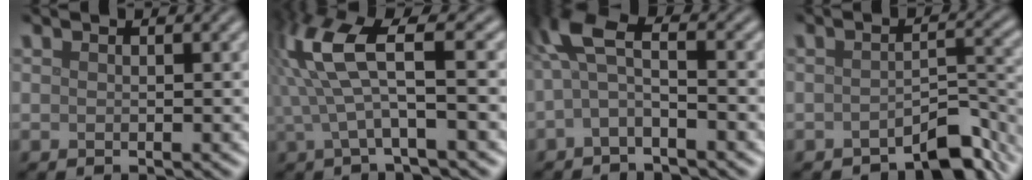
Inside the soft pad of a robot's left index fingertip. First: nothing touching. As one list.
[{"total": 6.6, "force": [1.5, 1.4, 6.3], "torque": [-0.145, 0.011, 0.028]}, {"total": 4.2, "force": [-0.5, 1.4, 3.9], "torque": [-0.081, 0.016, -0.025]}, {"total": 4.3, "force": [-3.3, 1.3, 2.4], "torque": [-0.026, 0.003, -0.051]}]